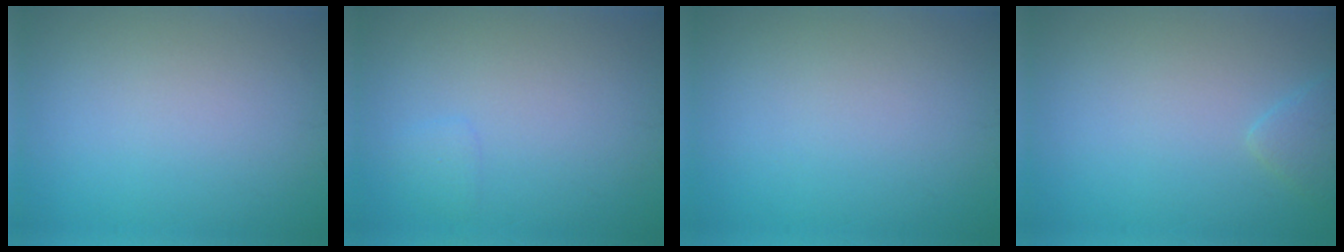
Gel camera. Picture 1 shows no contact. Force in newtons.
{"total": 0.9, "press": 0.8, "slide": 0.1}
{"total": 0.0}
{"total": 1.4, "press": 1.4, "slide": 0.2}